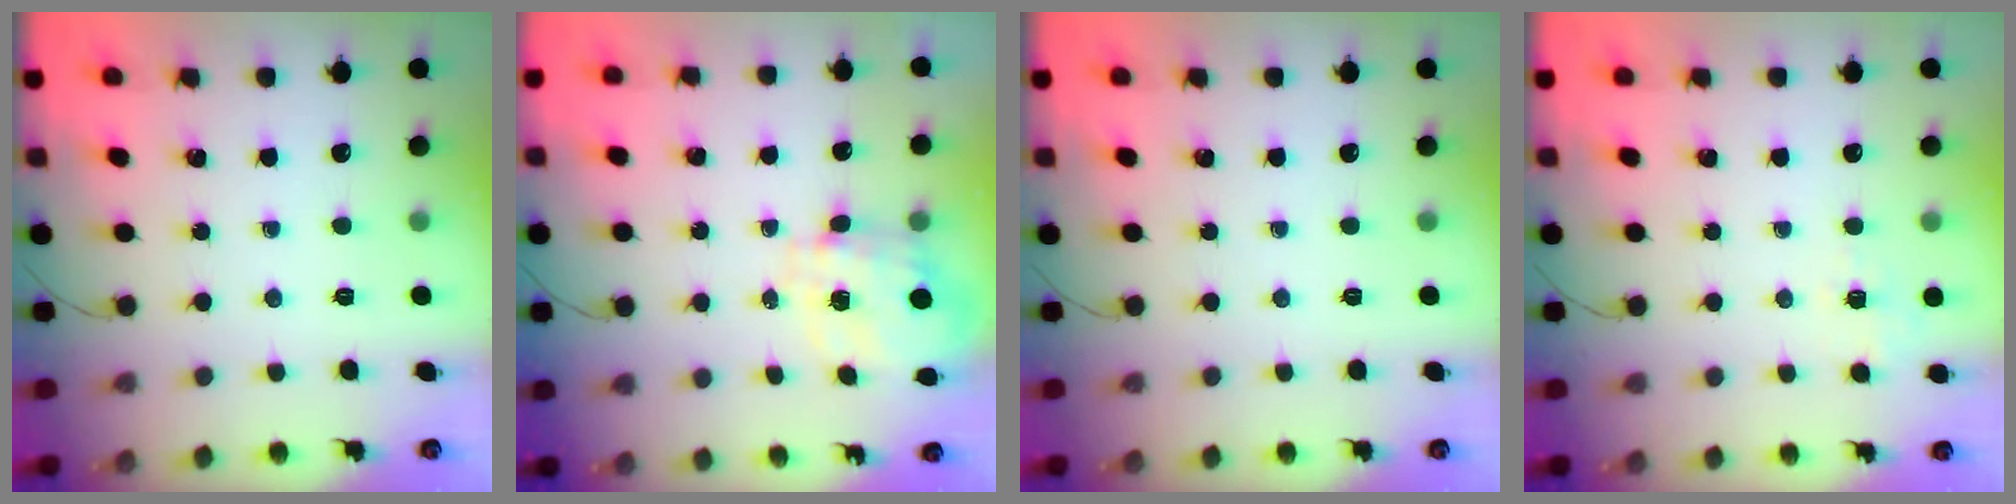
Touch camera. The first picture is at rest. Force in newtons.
{"total": 3.5, "press": 3.3, "slide": 1.0}
{"total": 0.0}
{"total": 1.9, "press": 0.8, "slide": 1.7}